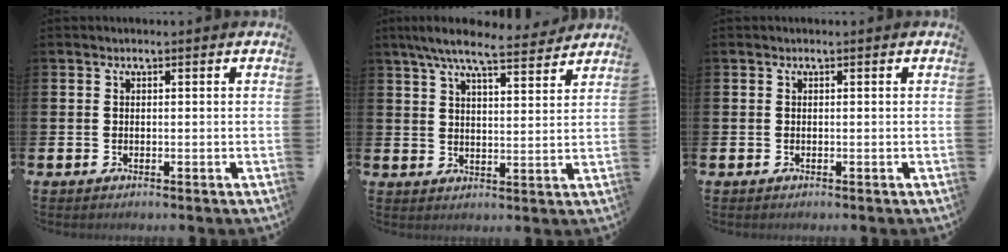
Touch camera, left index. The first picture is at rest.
{"total": 7.9, "force": [7.1, 1.1, 3.4], "torque": [-0.074, -0.032, 0.123]}
{"total": 0.0}